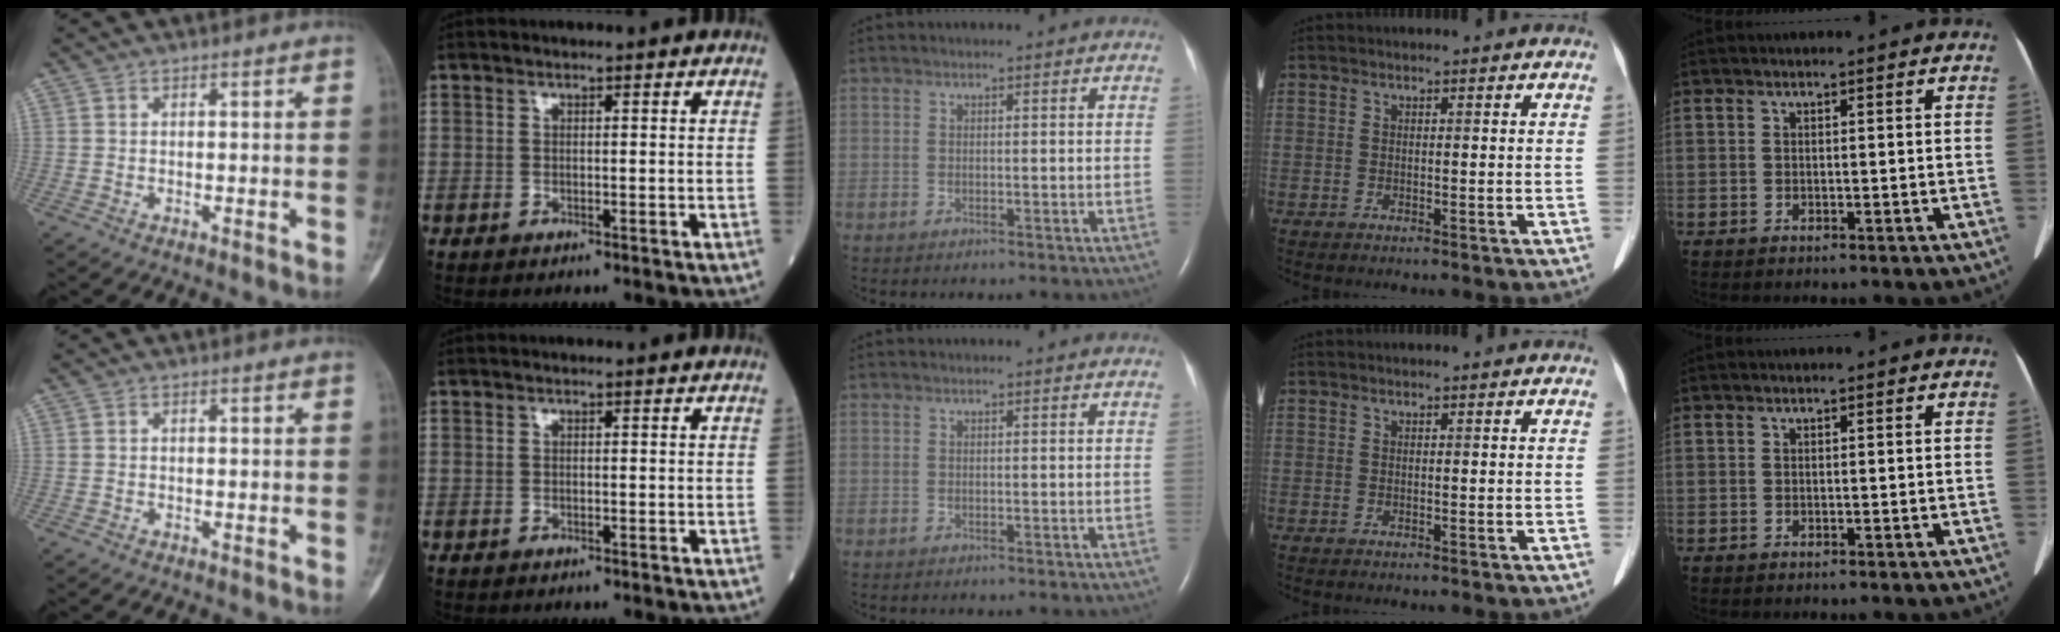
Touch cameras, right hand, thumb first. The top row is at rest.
{}